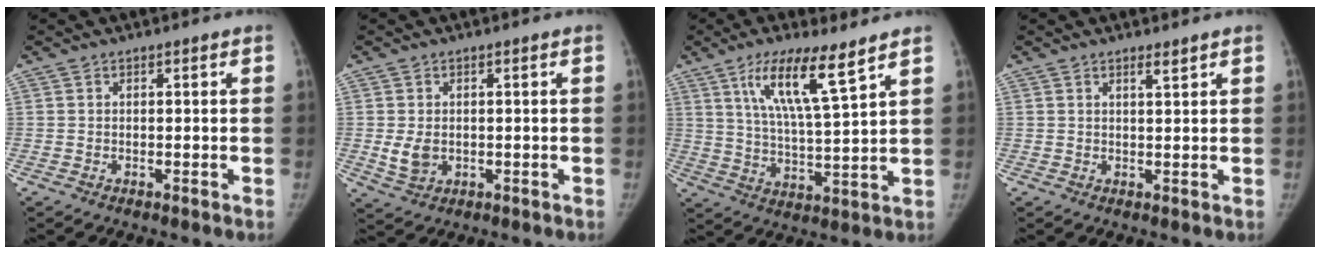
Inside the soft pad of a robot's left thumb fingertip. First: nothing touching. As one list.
[{"total": 3.8, "force": [-0.3, 2.9, 2.5], "torque": [-0.042, -0.007, 0.003]}, {"total": 12.4, "force": [7.3, 1.9, 9.9], "torque": [-0.176, -0.036, 0.136]}, {"total": 1.6, "force": [1.2, 0.1, 1.0], "torque": [-0.015, -0.010, 0.021]}]